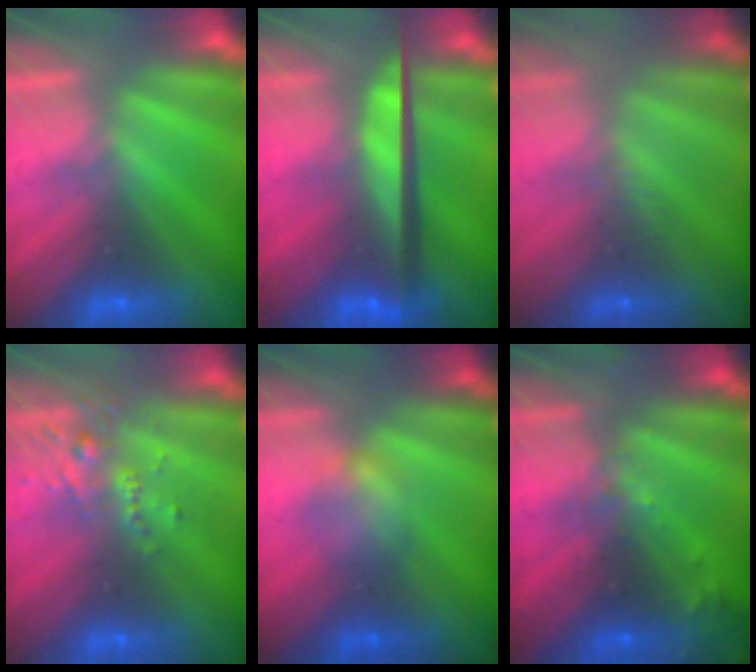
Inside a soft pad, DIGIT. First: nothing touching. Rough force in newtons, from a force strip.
{"total": 9.3}
{"total": 2.4}
{"total": 2.6}
{"total": 2.2}
{"total": 6.4}